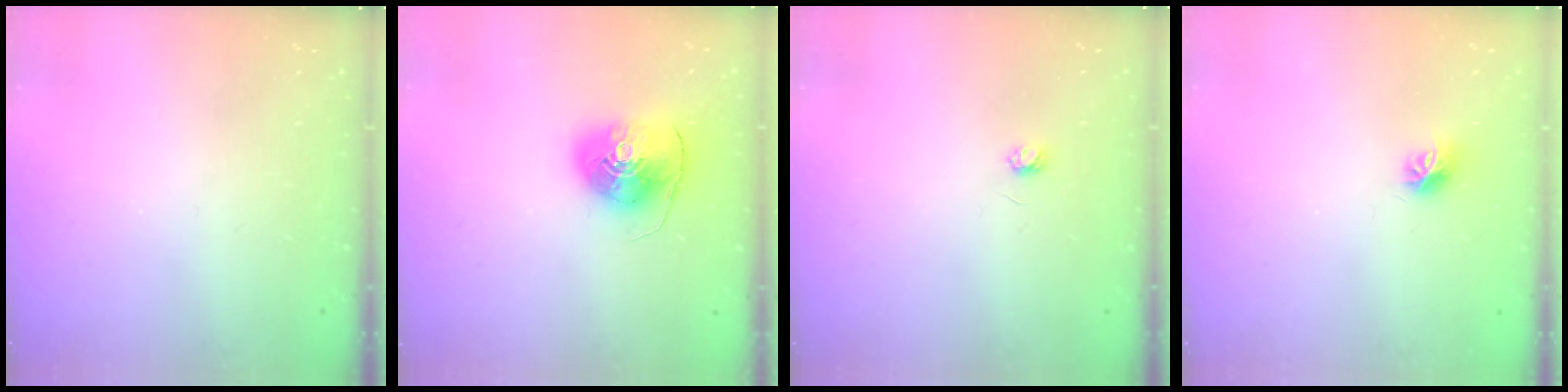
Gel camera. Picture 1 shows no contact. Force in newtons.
{"total": 10.2, "press": 10.1, "slide": 1.5}
{"total": 2.9, "press": 2.9, "slide": 0.3}
{"total": 7.4, "press": 7.3, "slide": 0.6}